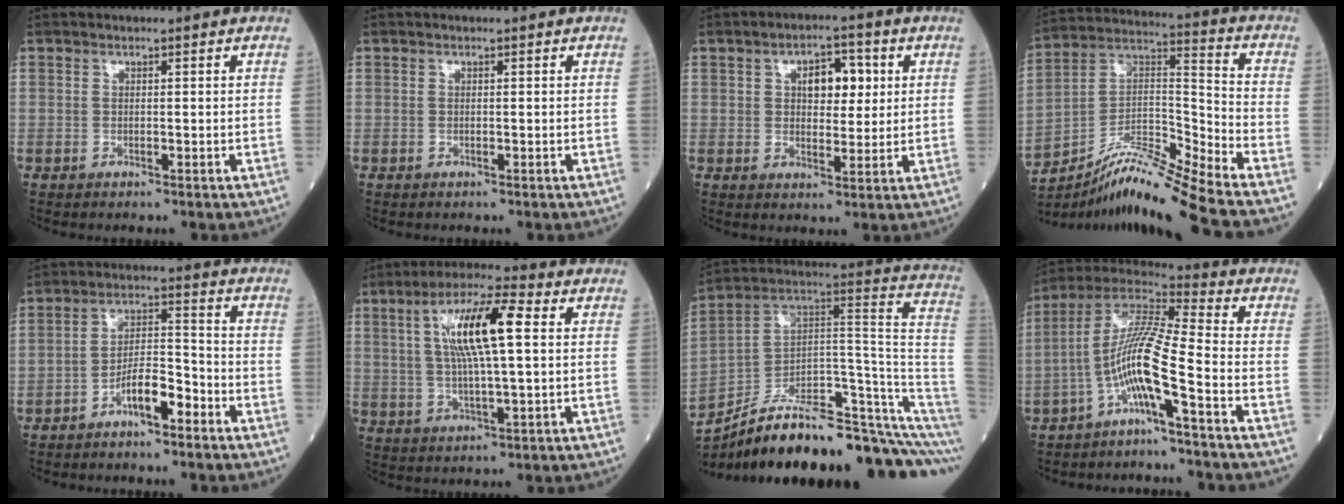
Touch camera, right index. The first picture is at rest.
{"total": 0.0}
{"total": 6.2, "force": [1.8, 3.3, 5.0], "torque": [-0.070, 0.015, 0.028]}
{"total": 15.2, "force": [-12.7, -1.9, 8.0], "torque": [-0.144, 0.022, -0.226]}
{"total": 6.5, "force": [-4.1, 1.7, 4.8], "torque": [-0.089, 0.018, -0.073]}
{"total": 11.8, "force": [2.7, 1.6, 11.4], "torque": [-0.215, 0.017, 0.046]}
{"total": 25.3, "force": [-18.4, 3.5, 16.9], "torque": [-0.176, 0.053, -0.283]}
{"total": 10.6, "force": [-4.3, -0.2, 9.6], "torque": [-0.197, 0.014, -0.092]}